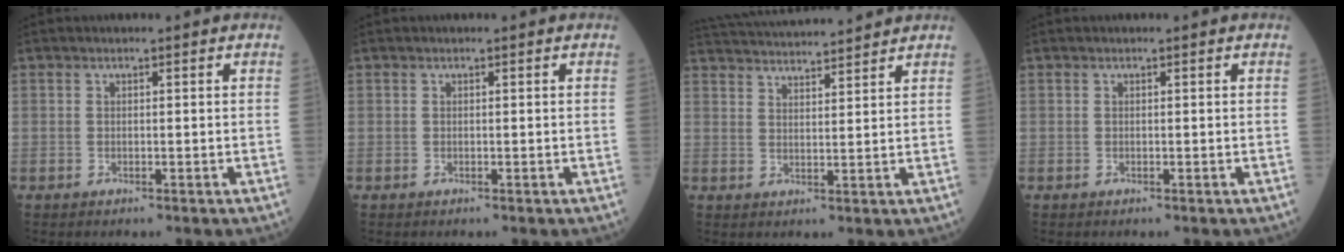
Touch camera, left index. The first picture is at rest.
{"total": 0.0}
{"total": 14.0, "force": [13.3, 0.9, 4.1], "torque": [-0.085, 0.034, 0.206]}
{"total": 0.0}